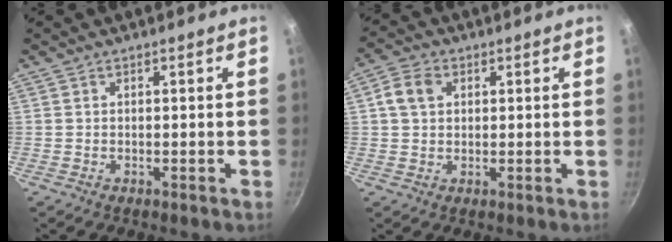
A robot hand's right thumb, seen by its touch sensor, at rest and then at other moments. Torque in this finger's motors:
{"motor_torque": [-0.45, 0.61, 0.21, -0.32, 0.04]}